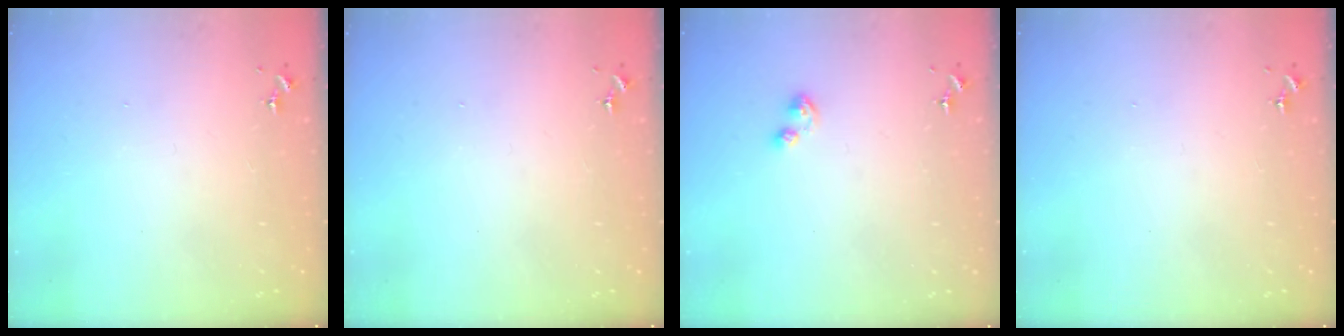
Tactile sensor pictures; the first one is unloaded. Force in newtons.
{"total": 0.0}
{"total": 4.4, "press": 4.4, "slide": 0.4}
{"total": 0.0}